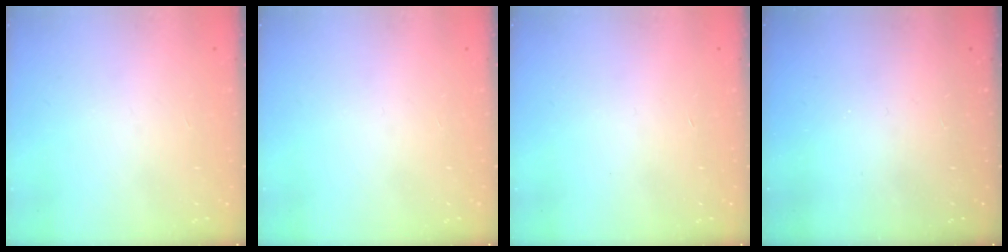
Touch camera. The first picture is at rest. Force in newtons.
{"total": 0.0}
{"total": 0.0}
{"total": 0.0}